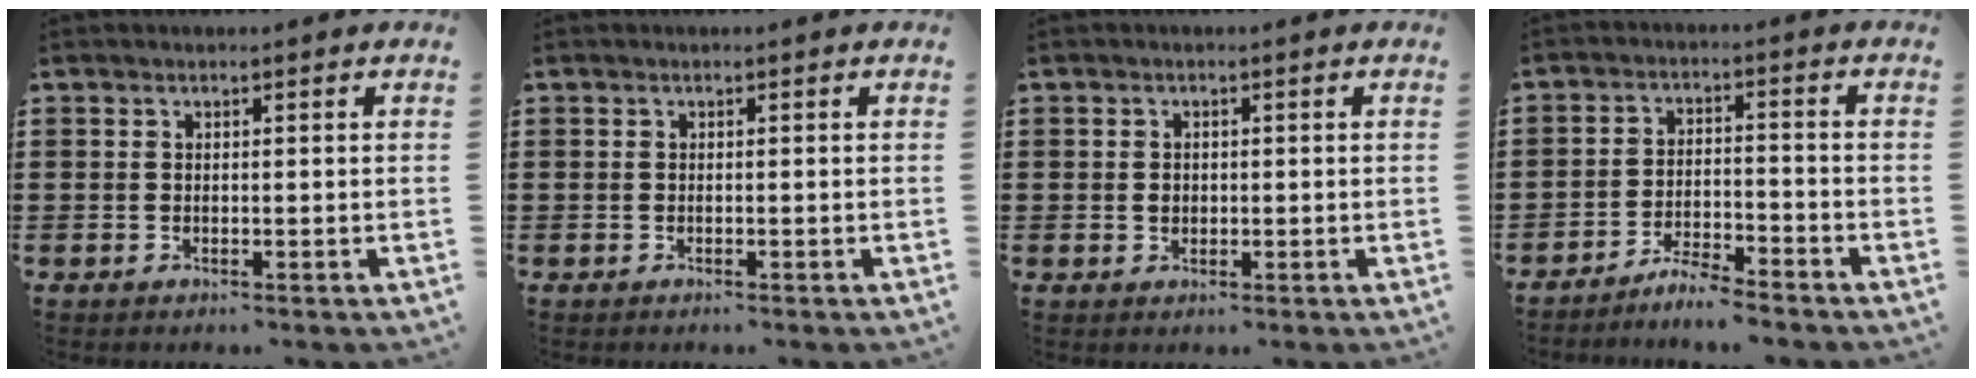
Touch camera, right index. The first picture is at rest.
{"total": 0.0}
{"total": 1.3, "force": [0.0, 1.0, 0.8], "torque": [-0.018, 0.005, -0.002]}
{"total": 4.4, "force": [-4.3, -0.1, 0.9], "torque": [-0.027, 0.000, -0.089]}